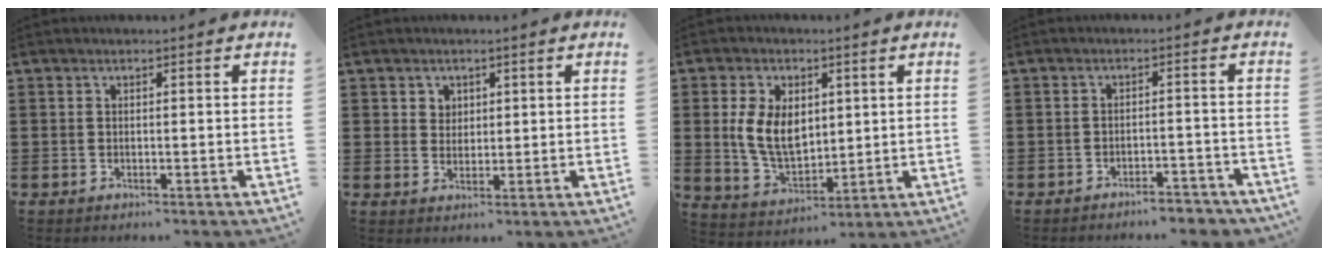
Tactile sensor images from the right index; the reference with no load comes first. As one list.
[{"total": 2.3, "force": [1.2, 2.0, 0.2], "torque": [-0.013, 0.010, 0.021]}, {"total": 8.5, "force": [1.4, 5.5, 6.3], "torque": [-0.151, 0.009, 0.023]}, {"total": 3.2, "force": [-3.1, 0.3, 0.7], "torque": [-0.015, 0.002, -0.063]}]